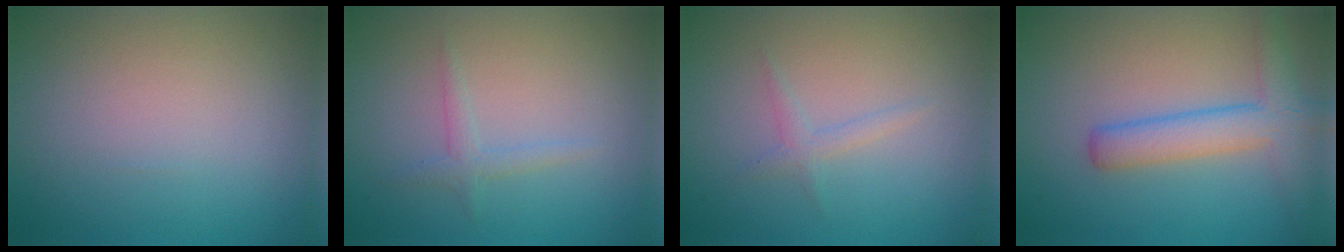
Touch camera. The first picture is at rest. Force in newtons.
{"total": 1.3, "press": 1.3, "slide": 0.1}
{"total": 1.2, "press": 1.2, "slide": 0.1}
{"total": 4.3, "press": 4.3, "slide": 0.3}